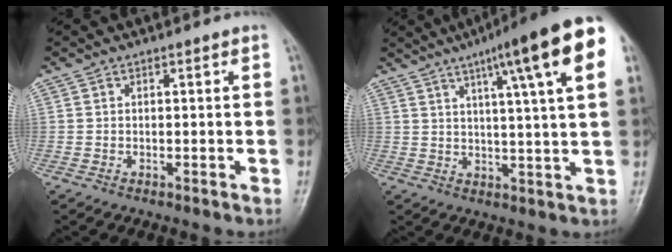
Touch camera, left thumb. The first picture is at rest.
{"total": 17.4, "force": [8.2, 2.0, 15.2], "torque": [-0.207, -0.005, 0.103]}